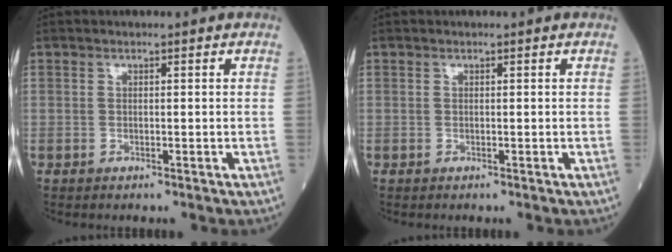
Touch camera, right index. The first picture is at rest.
{"total": 0.0}